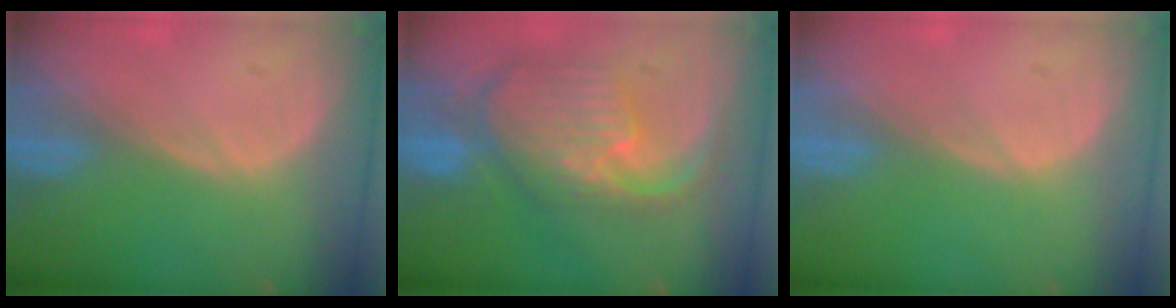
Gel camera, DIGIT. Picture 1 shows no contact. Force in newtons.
{"total": 10.5, "press": 9.4, "slide": 4.8}
{"total": 0.0}